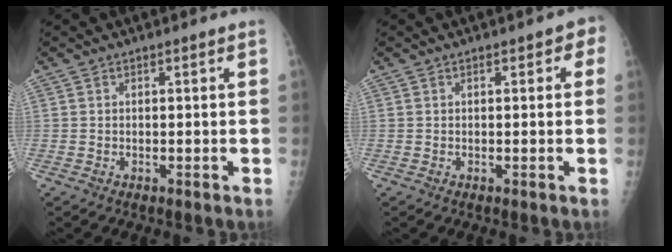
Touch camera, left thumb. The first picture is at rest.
{"total": 2.2, "force": [0.7, 1.2, 1.7], "torque": [-0.004, 0.003, 0.002]}